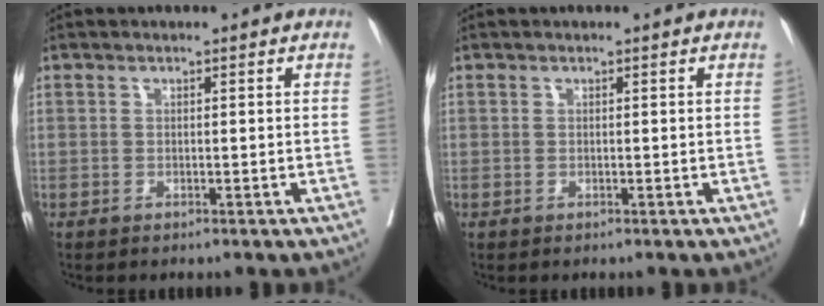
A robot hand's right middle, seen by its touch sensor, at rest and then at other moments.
{"total": 0.0}